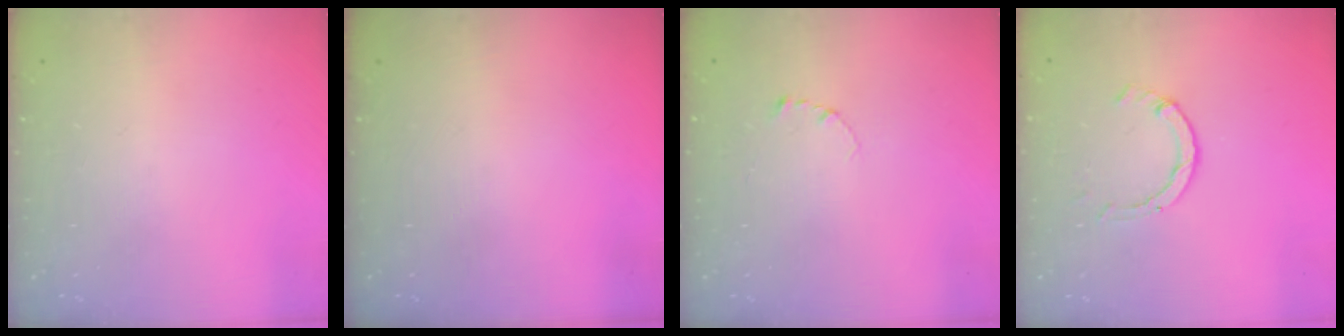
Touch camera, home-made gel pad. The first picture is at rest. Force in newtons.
{"total": 0.0}
{"total": 2.3, "press": 2.3, "slide": 0.2}
{"total": 2.6, "press": 2.5, "slide": 0.3}